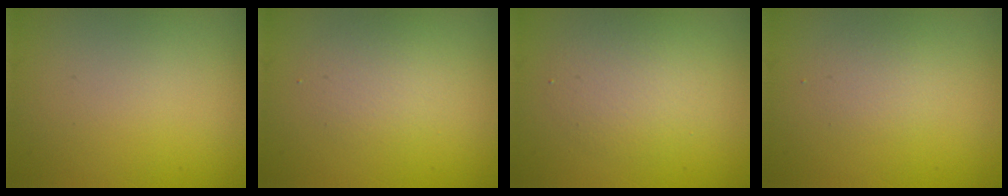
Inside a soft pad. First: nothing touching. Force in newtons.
{"total": 2.1, "press": 2.1, "slide": 0.0}
{"total": 3.2, "press": 3.1, "slide": 0.1}
{"total": 1.4, "press": 1.4, "slide": 0.1}